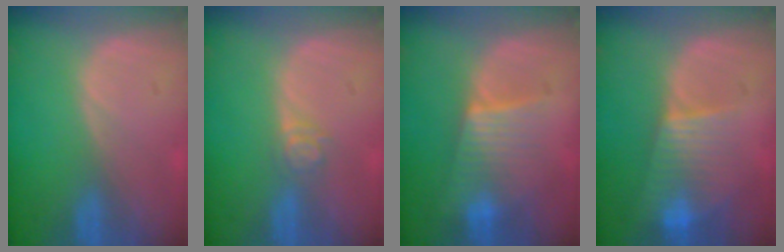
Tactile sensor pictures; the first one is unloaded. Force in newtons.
{"total": 3.0, "press": 2.5, "slide": 1.7}
{"total": 6.3, "press": 6.3, "slide": 0.9}
{"total": 7.7, "press": 6.8, "slide": 3.6}